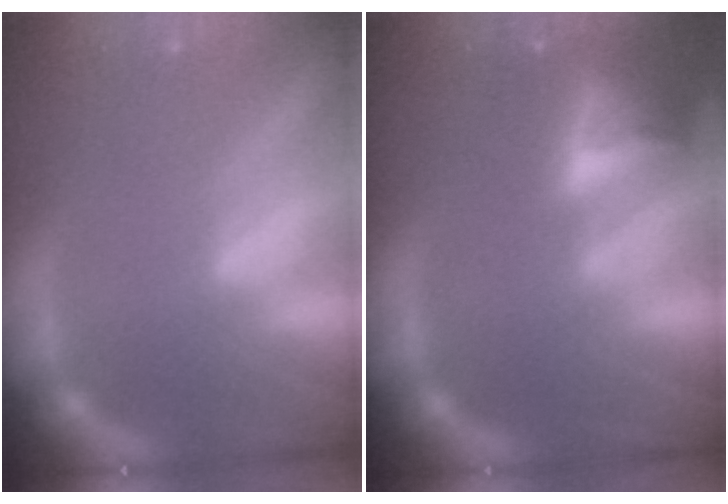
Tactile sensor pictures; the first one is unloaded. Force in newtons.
{"total": 7.0}